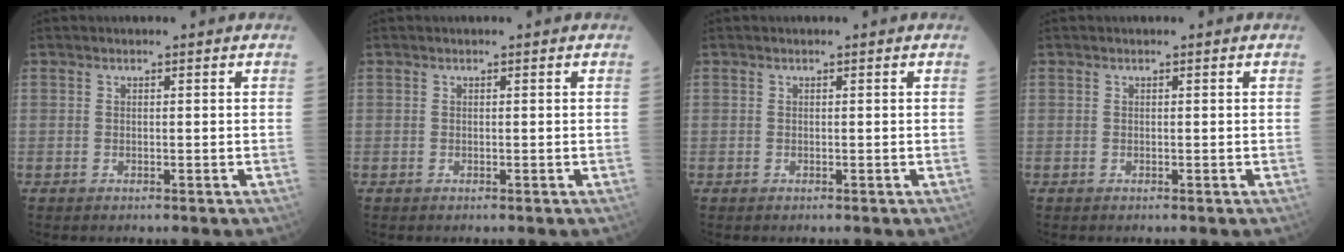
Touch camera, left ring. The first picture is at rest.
{"total": 0.0}
{"total": 0.0}
{"total": 0.0}